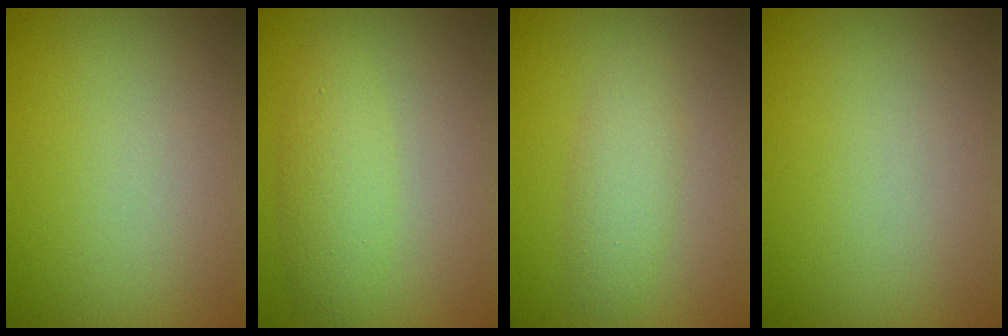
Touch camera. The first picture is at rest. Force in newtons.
{"total": 2.7, "press": 2.7, "slide": 0.0}
{"total": 2.3, "press": 2.3, "slide": 0.1}
{"total": 0.0}